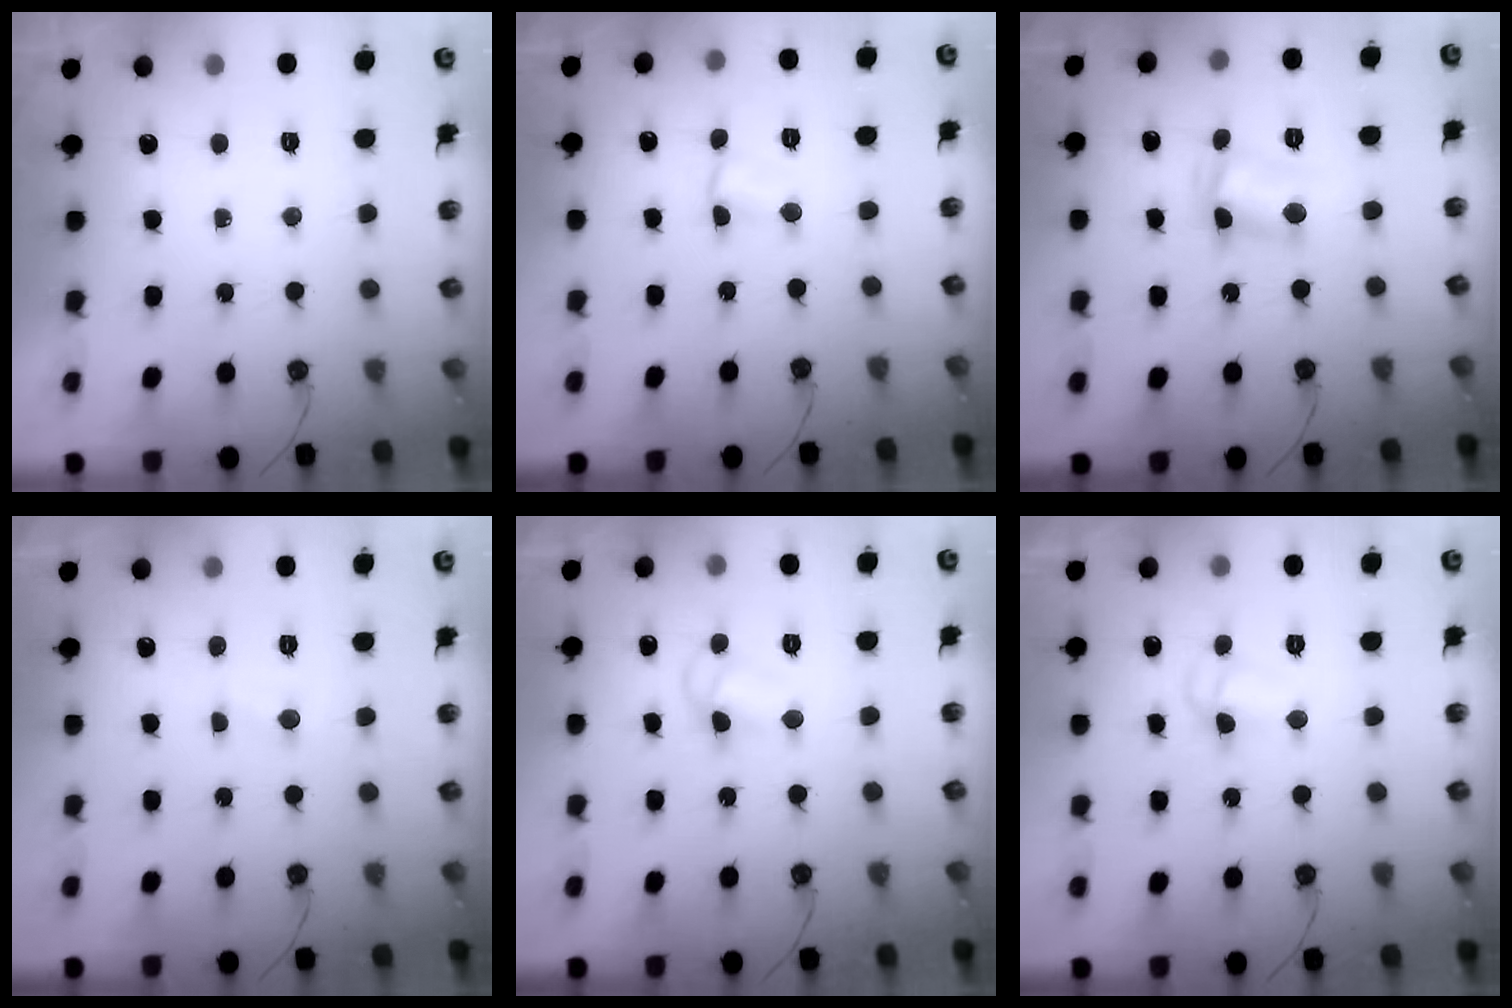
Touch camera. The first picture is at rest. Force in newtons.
{"total": 2.9, "press": 0.9, "slide": 2.7}
{"total": 7.2, "press": 6.9, "slide": 2.3}
{"total": 1.7, "press": 1.6, "slide": 0.6}
{"total": 7.0, "press": 7.0, "slide": 0.6}
{"total": 7.0, "press": 6.0, "slide": 3.6}